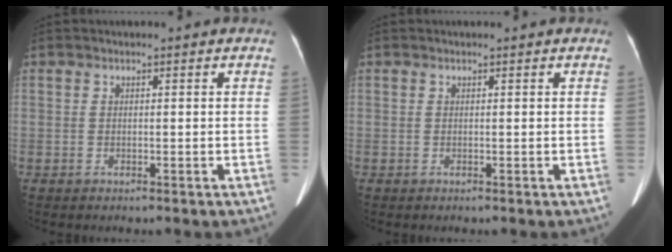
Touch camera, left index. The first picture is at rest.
{"total": 0.0}